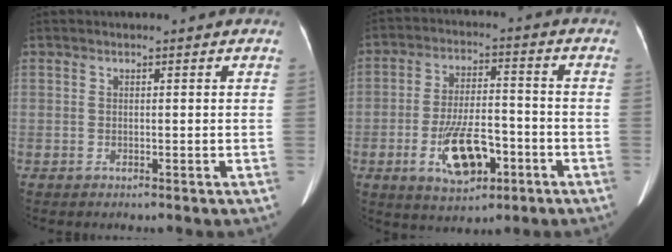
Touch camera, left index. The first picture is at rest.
{"total": 10.5, "force": [-4.3, 4.5, 8.5], "torque": [-0.163, 0.001, -0.068]}